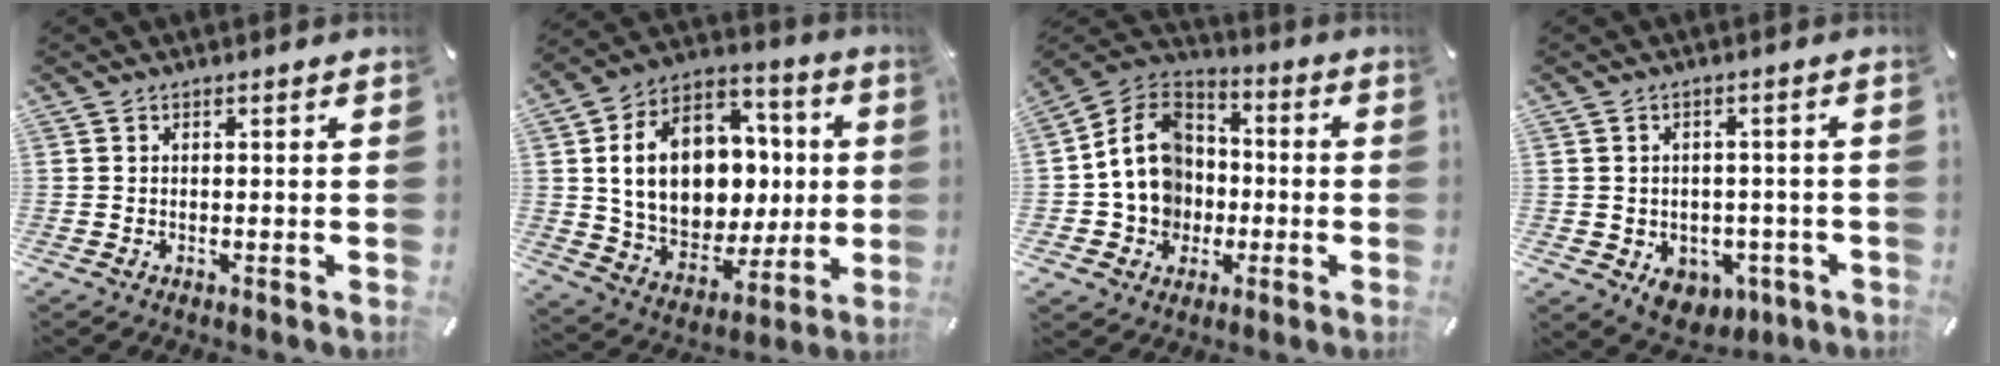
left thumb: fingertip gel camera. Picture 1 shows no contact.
{"total": 19.1, "force": [1.9, 14.8, 11.9], "torque": [-0.221, -0.011, 0.041]}
{"total": 13.7, "force": [-2.0, 12.4, 5.4], "torque": [-0.126, 0.018, -0.030]}
{"total": 5.2, "force": [-1.5, 4.6, 2.0], "torque": [-0.022, 0.008, -0.020]}